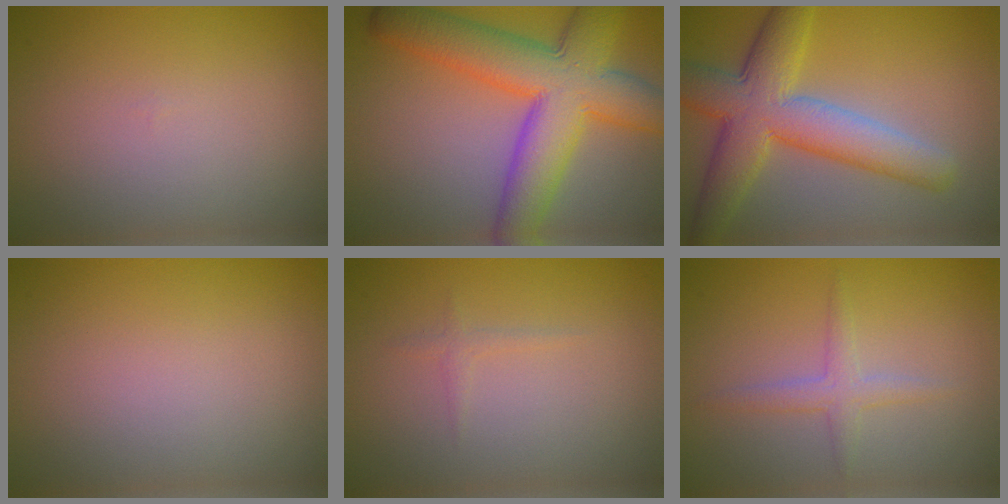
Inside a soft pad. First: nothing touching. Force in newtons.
{"total": 10.8, "press": 10.8, "slide": 0.3}
{"total": 8.5, "press": 8.5, "slide": 0.6}
{"total": 0.0}
{"total": 0.7, "press": 0.7, "slide": 0.0}
{"total": 1.9, "press": 1.9, "slide": 0.1}